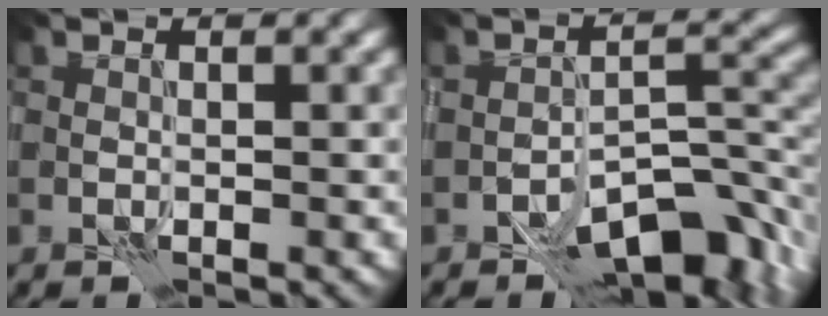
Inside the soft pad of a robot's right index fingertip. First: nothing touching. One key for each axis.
{"total": 8.0, "fx": -5.0, "fy": 3.3, "fz": 5.2, "tx": -0.065, "ty": 0.003, "tz": -0.083}